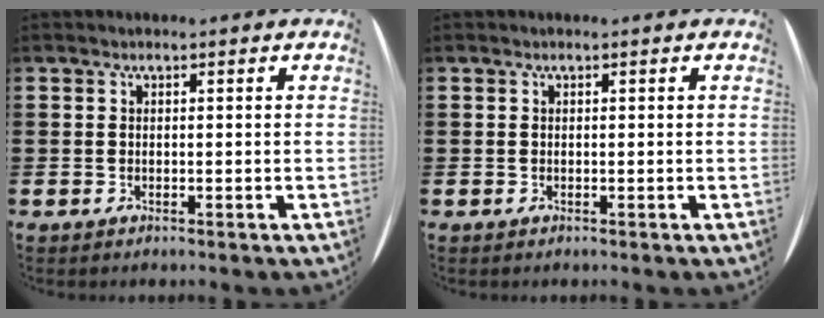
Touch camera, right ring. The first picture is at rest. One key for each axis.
{"total": 0.0}